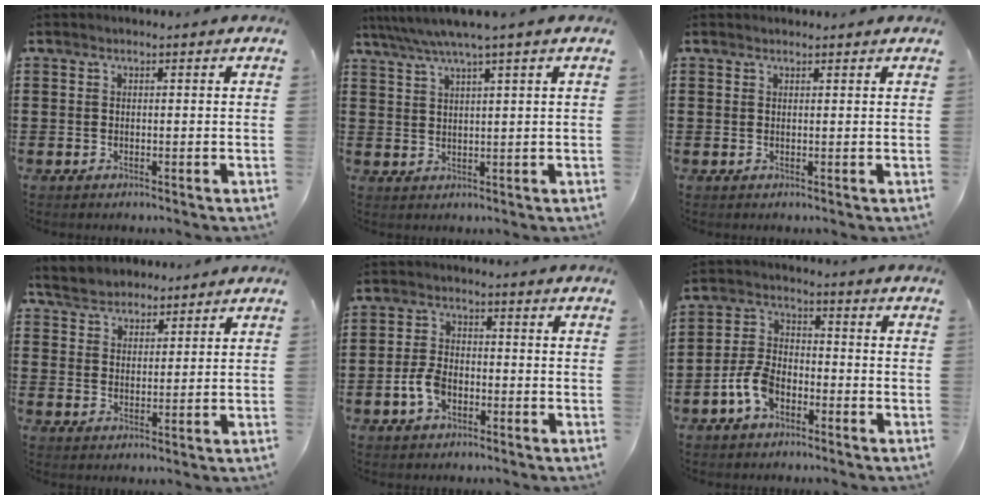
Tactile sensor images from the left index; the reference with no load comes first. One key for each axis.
{"total": 3.7, "fx": 2.4, "fy": -0.5, "fz": 2.8, "tx": -0.059, "ty": -0.007, "tz": 0.040}
{"total": 0.6, "fx": 0.6, "fy": 0.0, "fz": 0.1, "tx": -0.004, "ty": -0.001, "tz": 0.013}
{"total": 4.6, "fx": 4.1, "fy": 1.8, "fz": 0.6, "tx": -0.031, "ty": -0.001, "tz": 0.078}
{"total": 4.7, "fx": -1.8, "fy": 2.8, "fz": 3.4, "tx": -0.088, "ty": -0.003, "tz": -0.039}
{"total": 6.4, "fx": -3.4, "fy": 3.6, "fz": 4.1, "tx": -0.111, "ty": 0.002, "tz": -0.072}